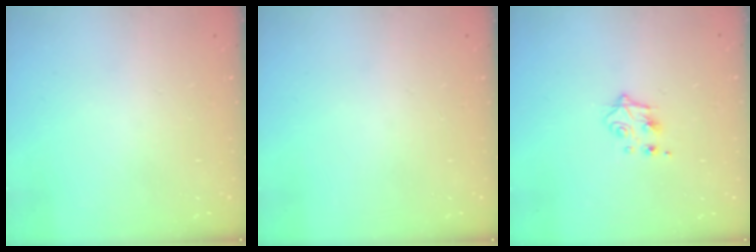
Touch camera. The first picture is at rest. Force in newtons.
{"total": 0.0}
{"total": 4.5, "press": 4.4, "slide": 0.9}